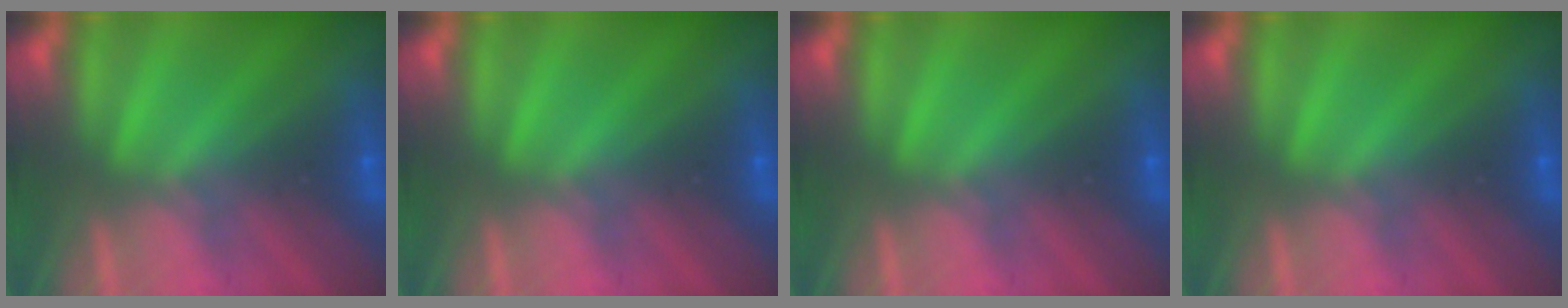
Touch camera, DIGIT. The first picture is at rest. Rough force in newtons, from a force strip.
{"total": 0.0}
{"total": 0.0}
{"total": 0.0}